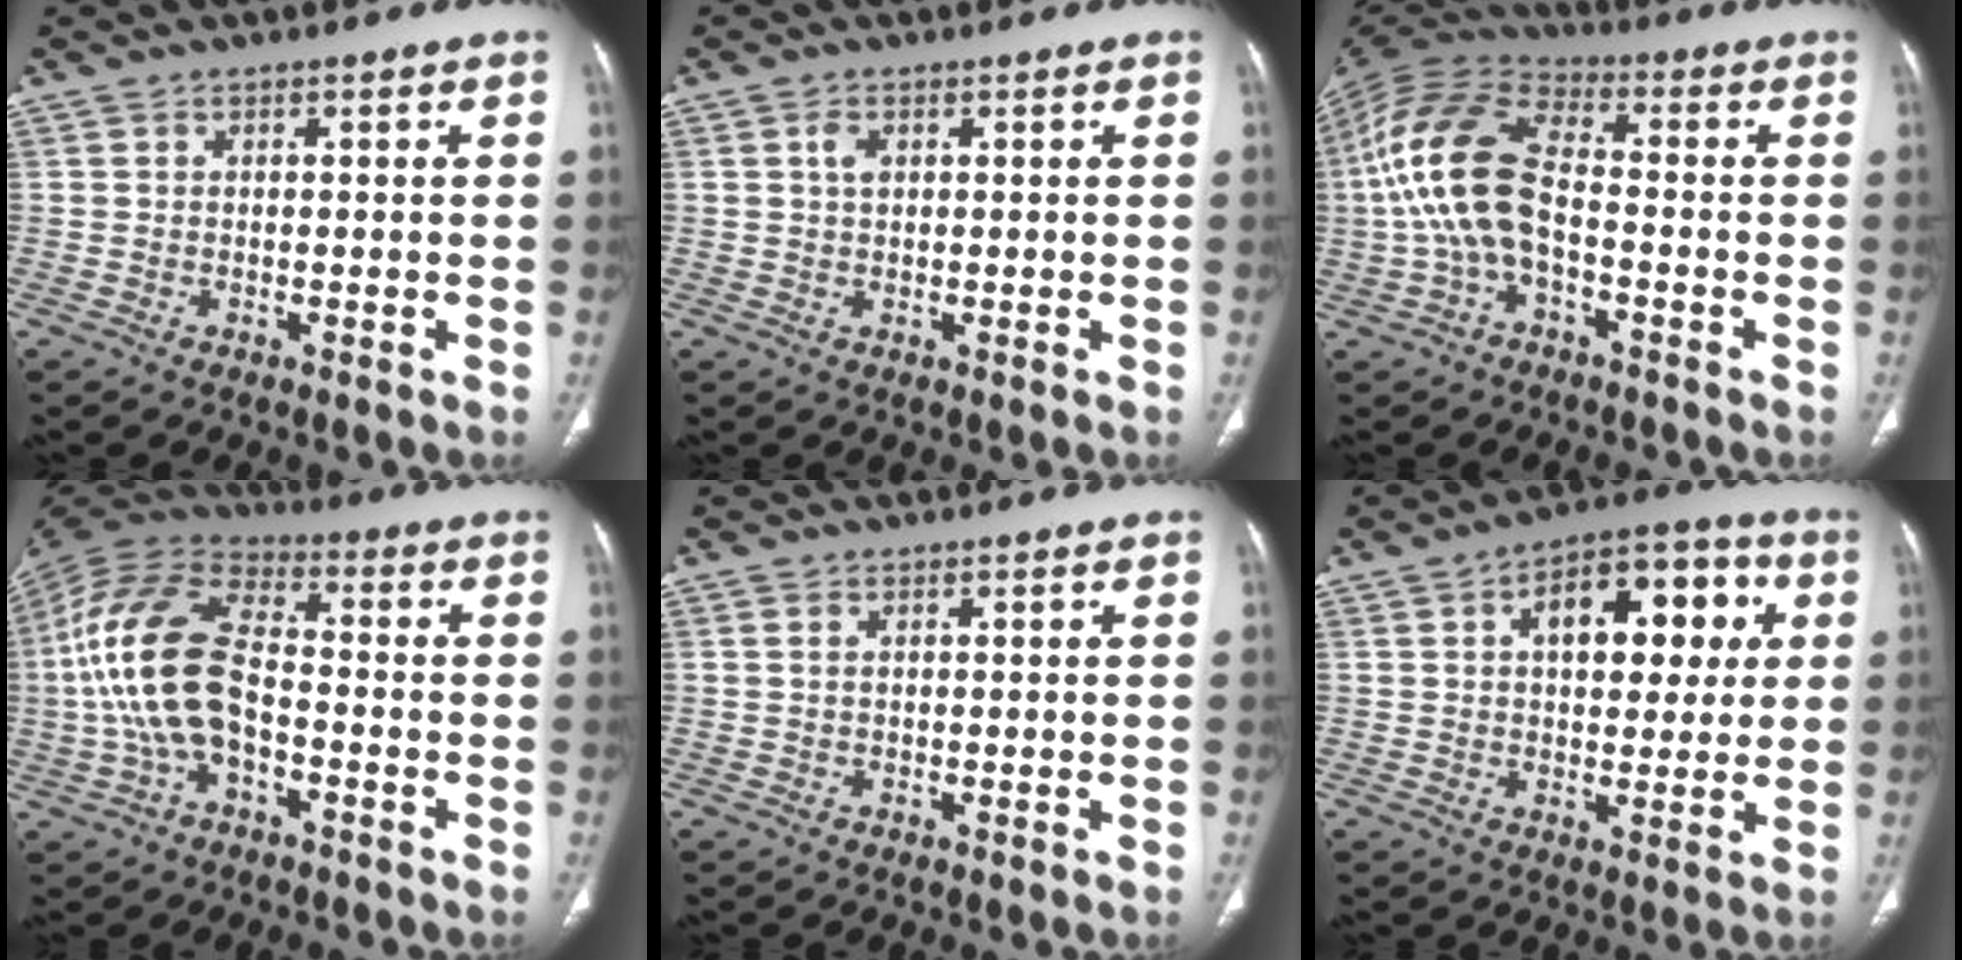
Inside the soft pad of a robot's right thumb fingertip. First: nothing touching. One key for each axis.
{"total": 2.0, "fx": 0.7, "fy": 1.2, "fz": 1.4, "tx": -0.026, "ty": 0.002, "tz": 0.014}
{"total": 15.3, "fx": -2.0, "fy": 8.2, "fz": 12.7, "tx": -0.270, "ty": 0.036, "tz": -0.044}
{"total": 17.0, "fx": -2.3, "fy": 9.2, "fz": 14.2, "tx": -0.296, "ty": 0.037, "tz": -0.047}
{"total": 0.6, "fx": 0.3, "fy": 0.3, "fz": 0.5, "tx": -0.015, "ty": 0.006, "tz": 0.007}
{"total": 14.6, "fx": 3.8, "fy": 8.2, "fz": 11.5, "tx": -0.121, "ty": 0.017, "tz": 0.052}